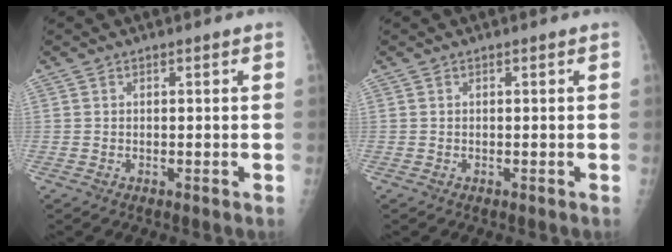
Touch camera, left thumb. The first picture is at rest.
{"total": 0.0}